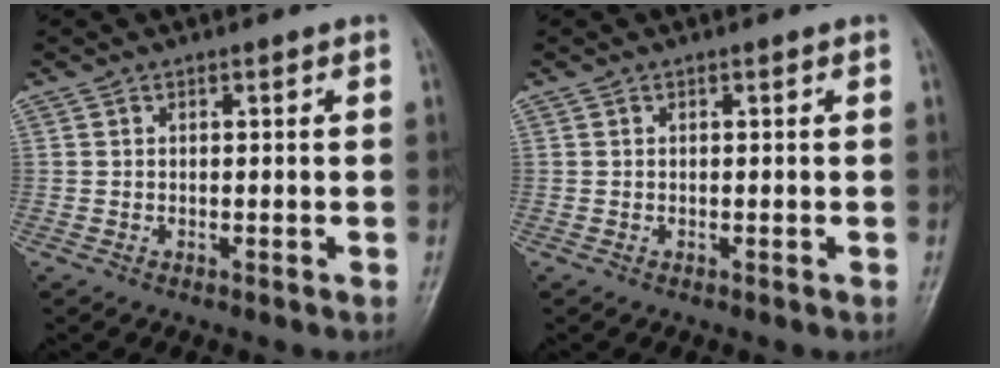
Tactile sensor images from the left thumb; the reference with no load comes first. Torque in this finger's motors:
{"motor_torque": [0.00, 0.00, 0.00, 0.00, 0.00]}